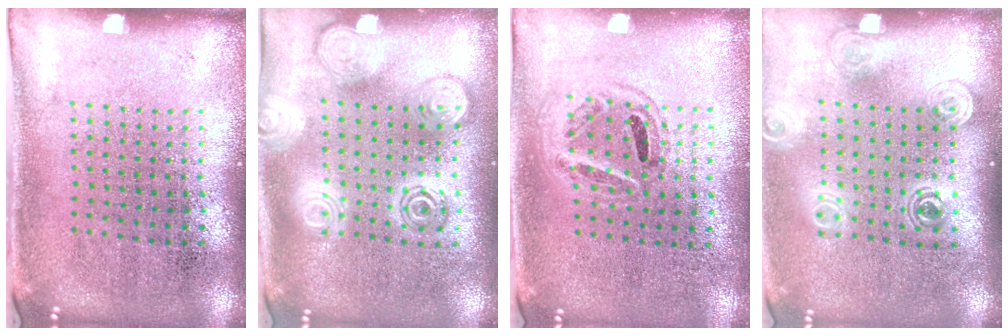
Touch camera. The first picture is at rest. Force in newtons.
{"total": 2.8, "press": 2.8, "slide": 0.5}
{"total": 0.9, "press": 0.9, "slide": 0.2}
{"total": 1.5, "press": 1.2, "slide": 0.9}